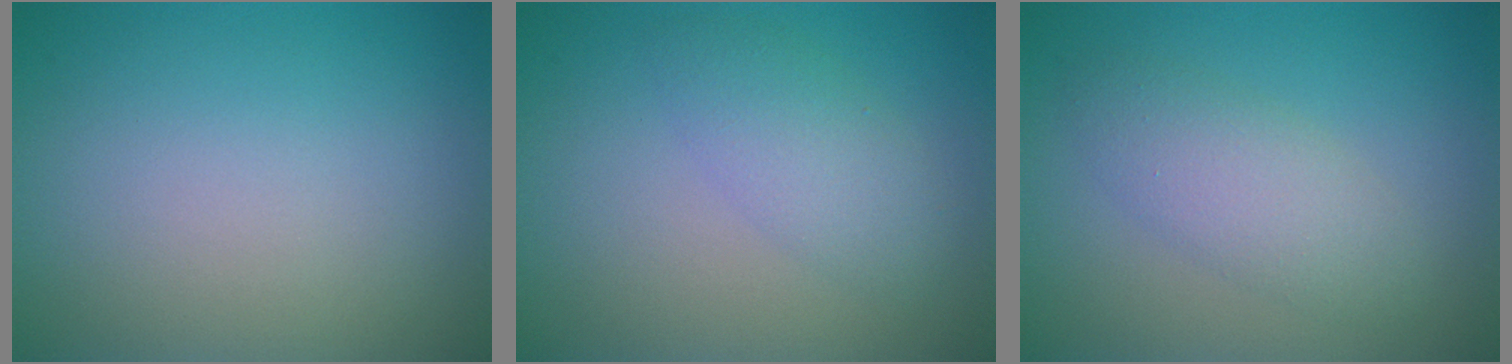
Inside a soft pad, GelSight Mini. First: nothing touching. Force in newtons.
{"total": 2.8, "press": 2.8, "slide": 0.2}
{"total": 3.3, "press": 3.3, "slide": 0.1}